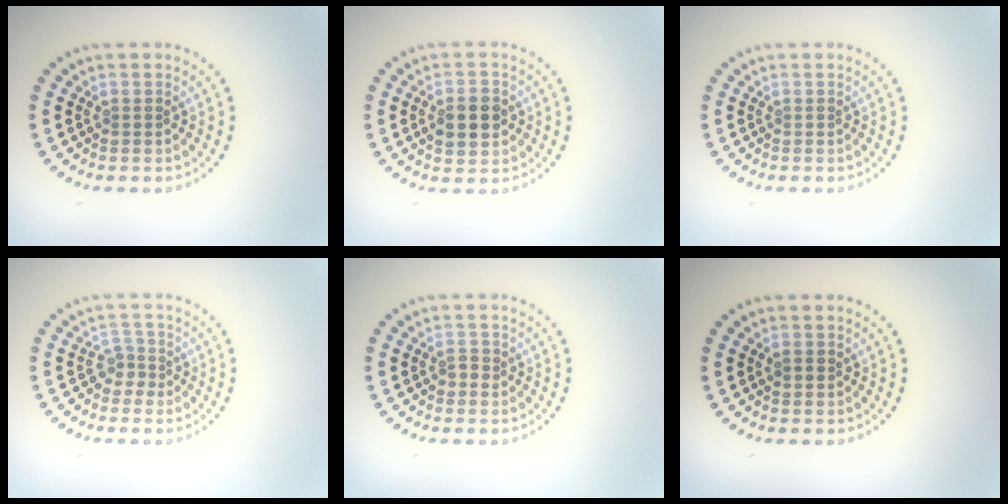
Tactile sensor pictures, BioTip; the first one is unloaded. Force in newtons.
{"total": 3.8, "press": 3.8, "slide": 0.1}
{"total": 0.0}
{"total": 1.9, "press": 1.3, "slide": 1.3}
{"total": 1.1, "press": 1.1, "slide": 0.2}
{"total": 0.8, "press": 0.7, "slide": 0.4}